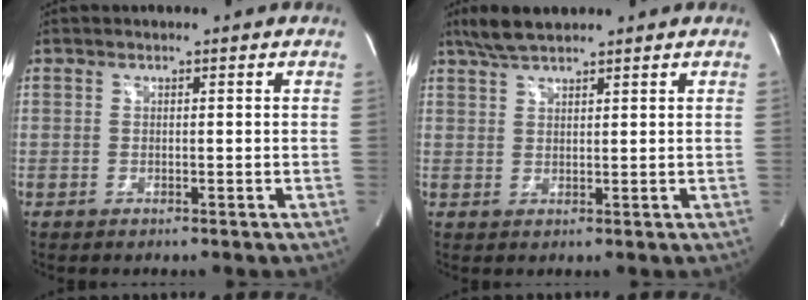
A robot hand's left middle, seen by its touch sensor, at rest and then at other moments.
{"total": 4.6, "force": [3.9, 0.8, 2.3], "torque": [-0.057, 0.012, 0.077]}